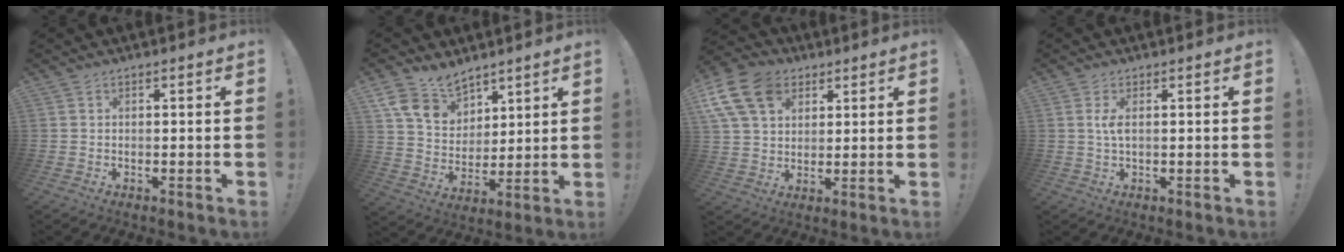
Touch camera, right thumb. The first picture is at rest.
{"total": 13.7, "force": [10.0, 8.0, 4.9], "torque": [-0.097, -0.059, 0.197]}
{"total": 15.6, "force": [6.7, 11.1, 8.7], "torque": [-0.166, -0.030, 0.127]}
{"total": 2.9, "force": [0.6, 0.9, 2.8], "torque": [-0.052, 0.001, 0.008]}